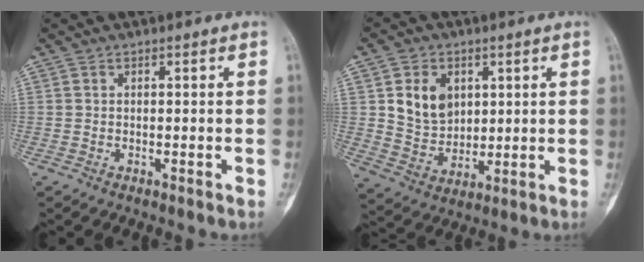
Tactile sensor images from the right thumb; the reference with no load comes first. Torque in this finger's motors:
{"motor_torque": [-0.25, 2.37, 0.02, 0.01, -0.01]}